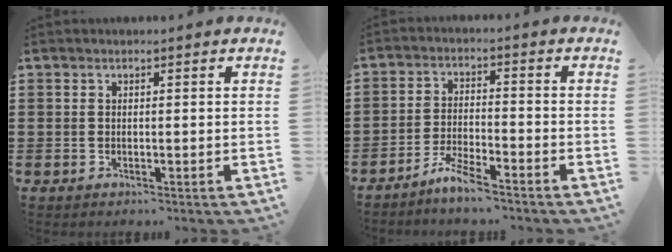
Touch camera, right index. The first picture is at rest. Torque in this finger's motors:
{"motor_torque": [-0.11, 0.44, 0.08, 0.02]}